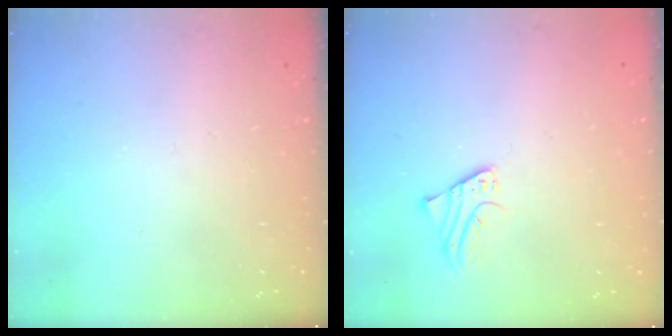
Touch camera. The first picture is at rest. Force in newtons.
{"total": 2.0, "press": 2.0, "slide": 0.1}